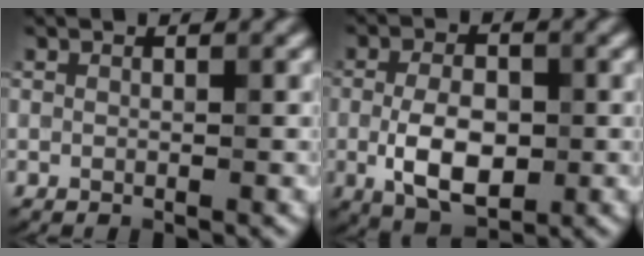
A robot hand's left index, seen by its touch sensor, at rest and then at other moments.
{"total": 5.8, "force": [-0.8, 3.2, 4.8], "torque": [-0.091, -0.006, -0.015]}